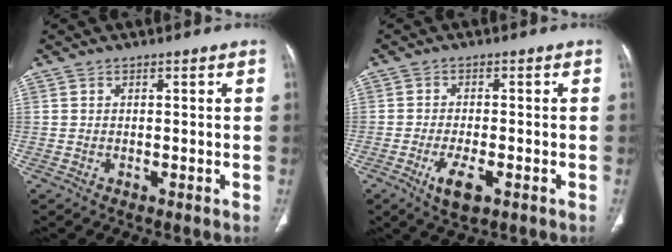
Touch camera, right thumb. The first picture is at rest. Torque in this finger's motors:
{"motor_torque": [-0.20, 0.17, 0.26, 0.41, 0.11]}